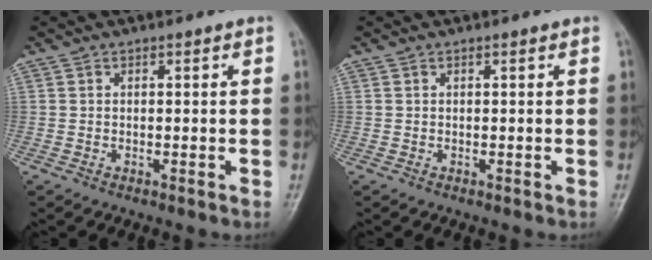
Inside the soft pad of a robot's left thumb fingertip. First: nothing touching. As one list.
[{"total": 0.0}]